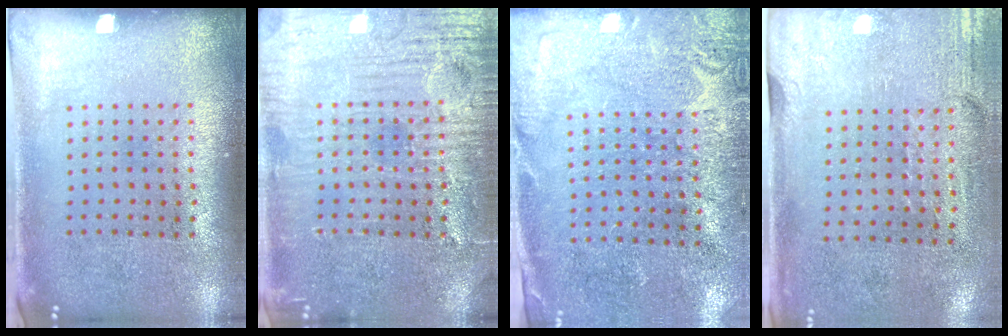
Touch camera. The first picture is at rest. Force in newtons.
{"total": 5.3, "press": 5.3, "slide": 0.7}
{"total": 2.7, "press": 2.6, "slide": 0.6}
{"total": 2.9, "press": 2.5, "slide": 1.5}